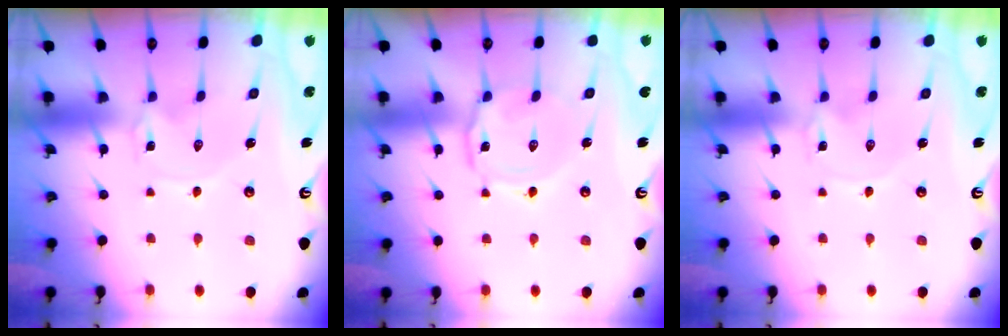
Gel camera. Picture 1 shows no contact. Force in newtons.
{"total": 5.2, "press": 5.1, "slide": 0.4}
{"total": 0.0}